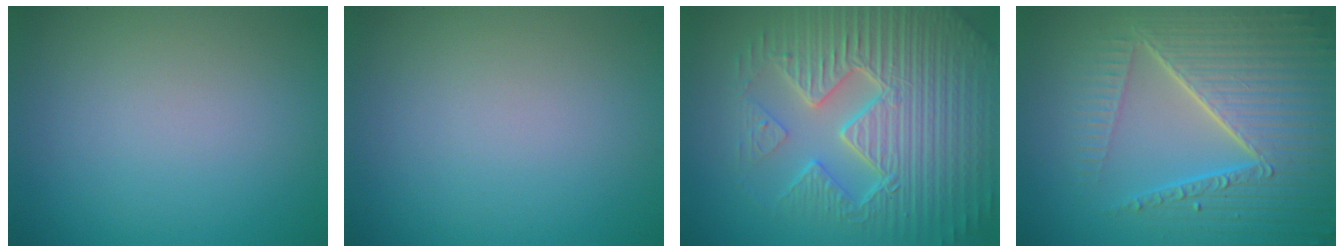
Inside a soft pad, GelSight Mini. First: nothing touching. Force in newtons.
{"total": 0.0}
{"total": 9.8, "press": 6.9, "slide": 7.0}
{"total": 8.8, "press": 6.1, "slide": 6.4}